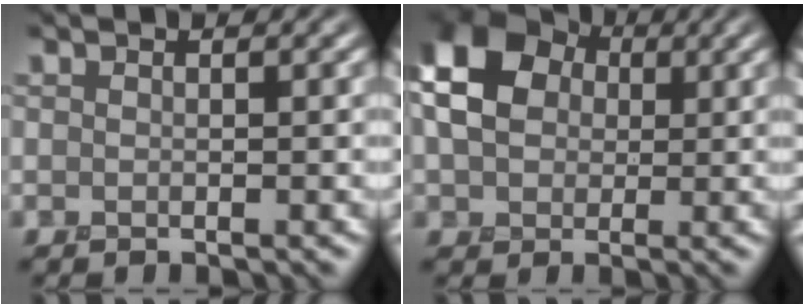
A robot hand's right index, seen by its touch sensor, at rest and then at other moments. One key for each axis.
{"total": 10.9, "fx": 2.6, "fy": 8.3, "fz": 6.6, "tx": -0.134, "ty": 0.032, "tz": 0.033}